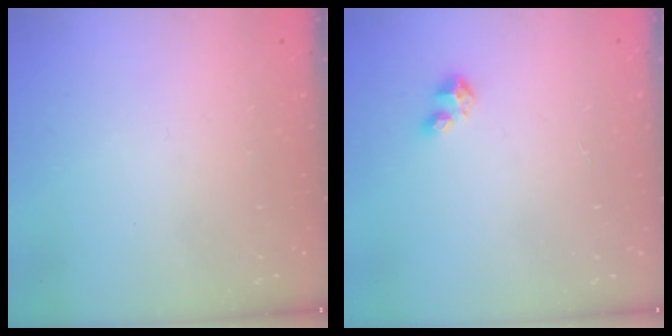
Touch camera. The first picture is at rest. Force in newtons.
{"total": 3.3, "press": 3.2, "slide": 0.3}